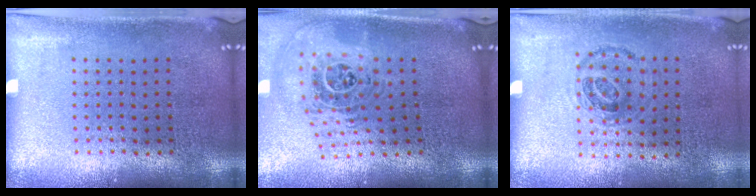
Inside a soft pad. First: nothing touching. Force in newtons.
{"total": 1.7, "press": 1.4, "slide": 0.9}
{"total": 0.9, "press": 0.7, "slide": 0.5}